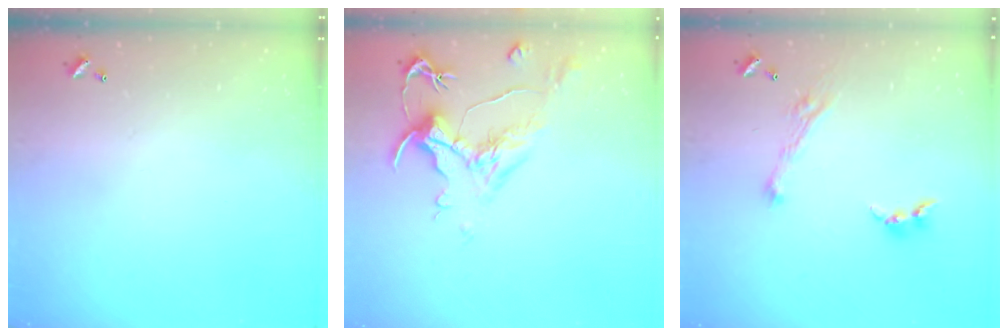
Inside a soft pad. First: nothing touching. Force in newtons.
{"total": 1.6, "press": 0.6, "slide": 1.4}
{"total": 3.6, "press": 3.5, "slide": 0.4}